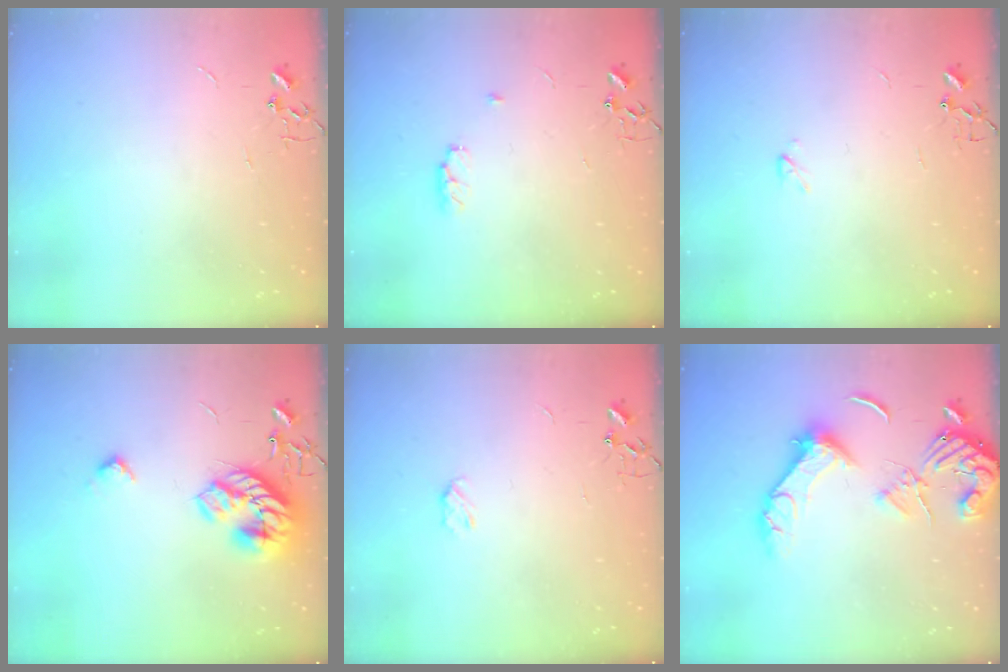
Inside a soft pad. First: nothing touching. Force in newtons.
{"total": 5.2, "press": 5.0, "slide": 1.4}
{"total": 2.2, "press": 2.2, "slide": 0.4}
{"total": 18.3, "press": 18.3, "slide": 0.7}
{"total": 3.5, "press": 3.4, "slide": 0.5}
{"total": 14.9, "press": 14.7, "slide": 2.0}